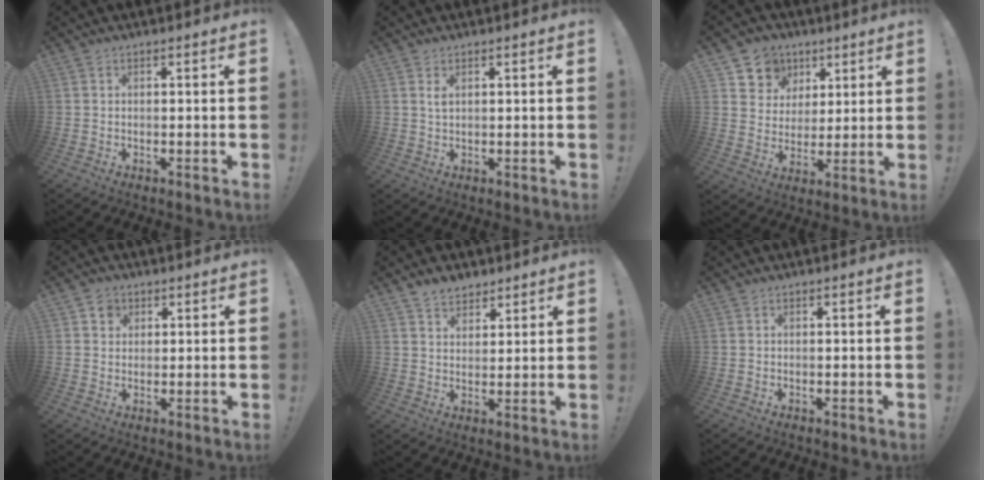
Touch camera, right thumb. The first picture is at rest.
{"total": 1.6, "force": [0.7, 0.7, 1.2], "torque": [-0.011, -0.007, 0.010]}
{"total": 9.0, "force": [4.1, 7.9, 1.5], "torque": [-0.023, -0.030, 0.085]}
{"total": 3.2, "force": [1.6, 2.7, 0.7], "torque": [-0.008, -0.005, 0.026]}
{"total": 5.7, "force": [4.5, 3.3, 1.0], "torque": [-0.018, -0.024, 0.086]}
{"total": 0.0}